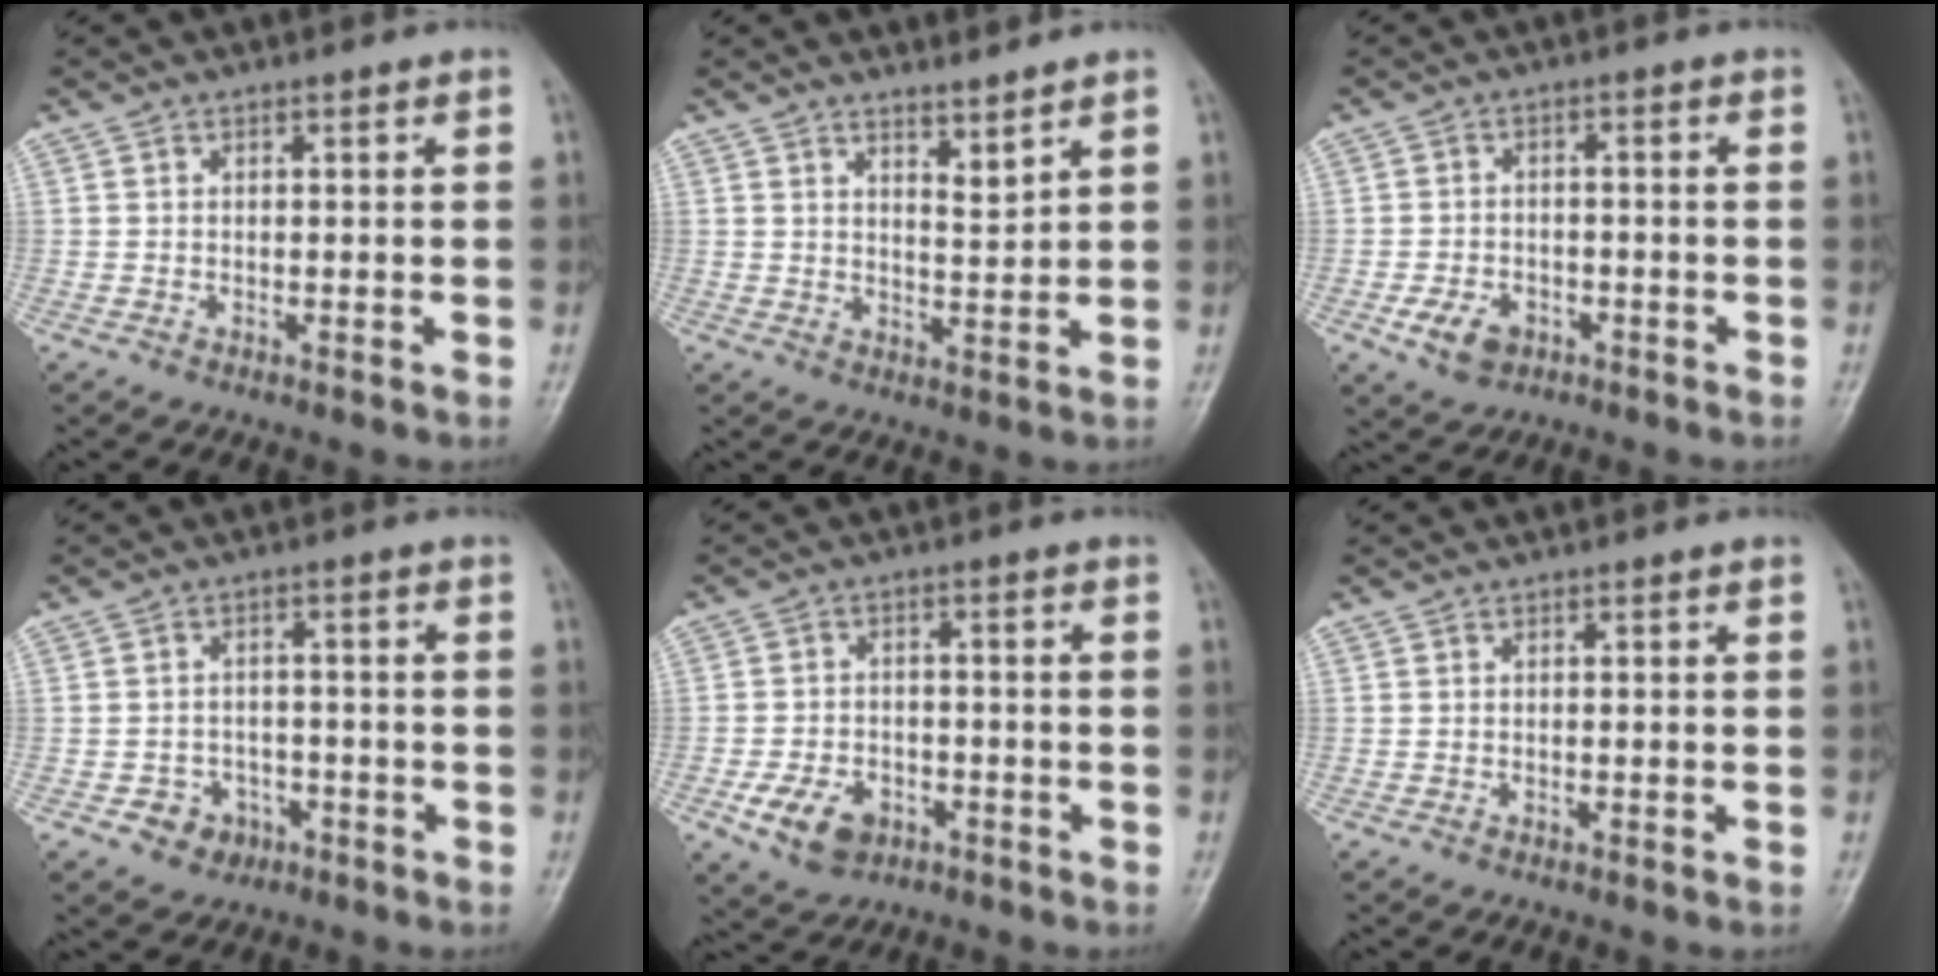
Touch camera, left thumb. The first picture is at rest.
{"total": 3.7, "force": [3.2, 0.4, 1.8], "torque": [-0.027, -0.034, 0.057]}
{"total": 5.5, "force": [-2.6, 4.0, 2.8], "torque": [-0.043, 0.012, -0.041]}
{"total": 4.9, "force": [-2.3, 4.1, 1.2], "torque": [0.006, 0.019, -0.033]}
{"total": 7.7, "force": [-3.5, 5.4, 4.1], "torque": [-0.063, 0.019, -0.057]}
{"total": 0.0}